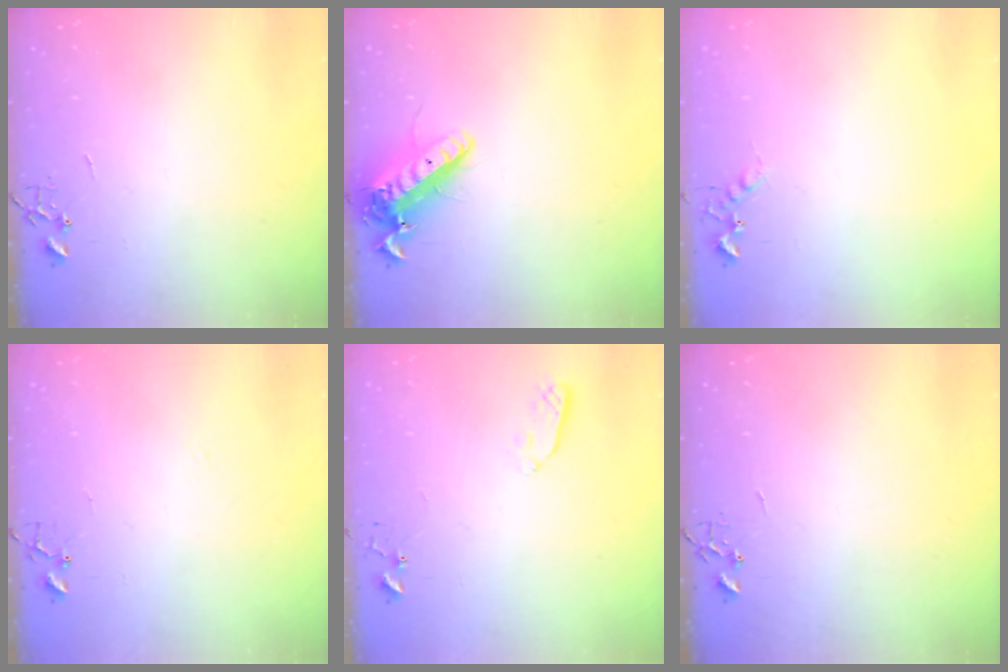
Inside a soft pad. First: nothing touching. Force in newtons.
{"total": 14.0, "press": 13.7, "slide": 2.8}
{"total": 5.2, "press": 5.1, "slide": 0.9}
{"total": 6.1, "press": 6.0, "slide": 0.6}
{"total": 3.8, "press": 3.8, "slide": 0.6}
{"total": 0.0}